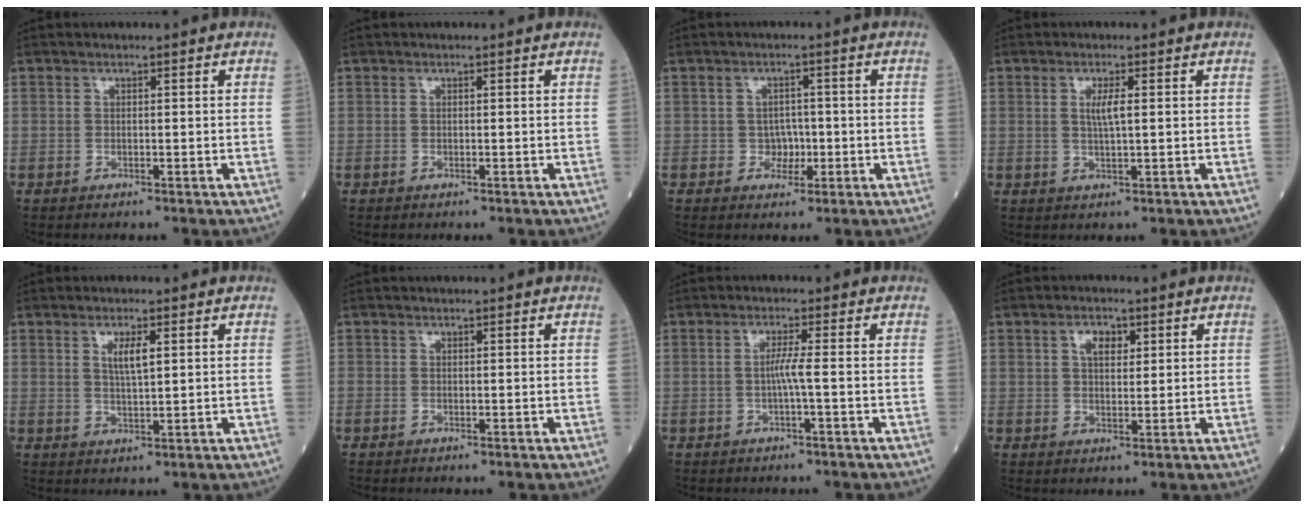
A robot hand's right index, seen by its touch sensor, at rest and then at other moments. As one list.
[{"total": 0.0}, {"total": 2.6, "force": [-0.5, 2.2, 1.2], "torque": [-0.007, 0.007, -0.007]}, {"total": 2.6, "force": [0.5, 0.1, 2.5], "torque": [-0.052, -0.002, 0.009]}, {"total": 3.3, "force": [1.2, 0.6, 3.1], "torque": [-0.059, -0.001, 0.021]}, {"total": 0.0}, {"total": 2.3, "force": [-0.5, -0.6, 2.2], "torque": [-0.041, 0.000, -0.012]}, {"total": 3.7, "force": [1.6, 2.0, 2.6], "torque": [-0.047, 0.007, 0.027]}]